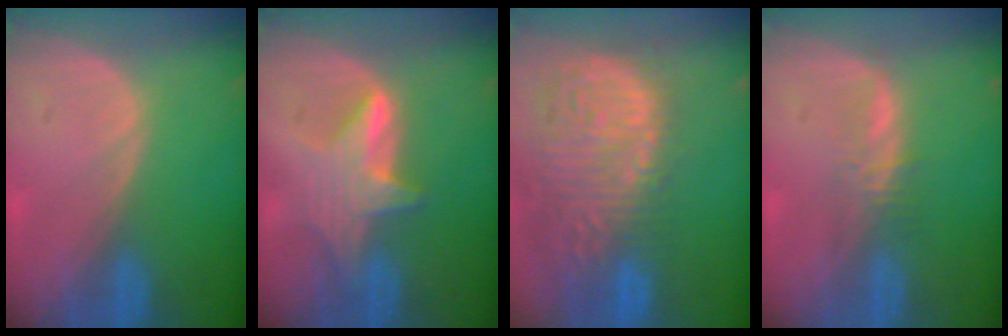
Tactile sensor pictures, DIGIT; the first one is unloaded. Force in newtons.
{"total": 6.0, "press": 6.0, "slide": 0.7}
{"total": 15.3, "press": 12.6, "slide": 8.6}
{"total": 2.4, "press": 2.4, "slide": 0.2}